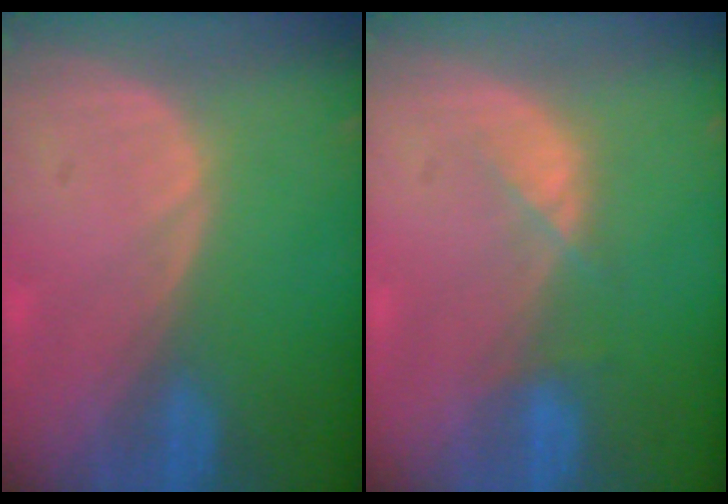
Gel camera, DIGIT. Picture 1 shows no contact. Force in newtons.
{"total": 2.4, "press": 2.3, "slide": 0.5}